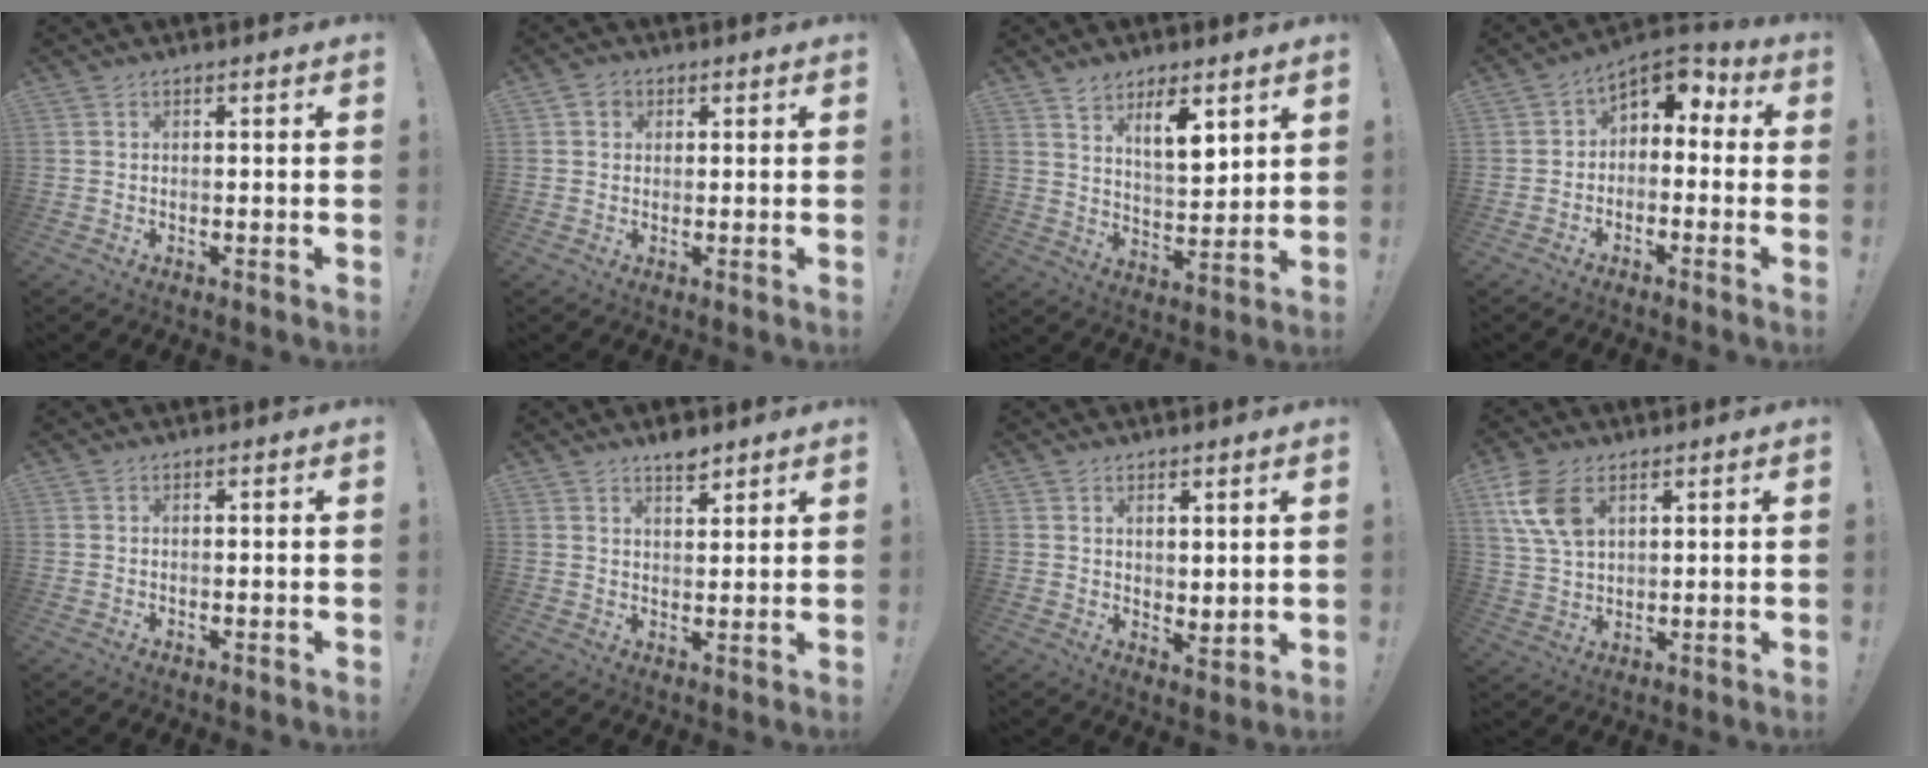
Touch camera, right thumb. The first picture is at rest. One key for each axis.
{"total": 2.6, "fx": 0.9, "fy": 2.3, "fz": 0.8, "tx": -0.006, "ty": -0.002, "tz": 0.014}
{"total": 9.1, "fx": 6.7, "fy": 3.4, "fz": 5.2, "tx": -0.072, "ty": -0.042, "tz": 0.117}
{"total": 5.3, "fx": 0.8, "fy": 4.1, "fz": 3.3, "tx": -0.044, "ty": -0.005, "tz": 0.021}
{"total": 0.0}
{"total": 4.5, "fx": 3.7, "fy": 1.6, "fz": 2.0, "tx": -0.021, "ty": -0.025, "tz": 0.062}
{"total": 3.7, "fx": 2.7, "fy": 2.0, "fz": 1.4, "tx": -0.018, "ty": -0.022, "tz": 0.052}
{"total": 11.3, "fx": 5.2, "fy": 6.9, "fz": 7.3, "tx": -0.144, "ty": -0.007, "tz": 0.101}